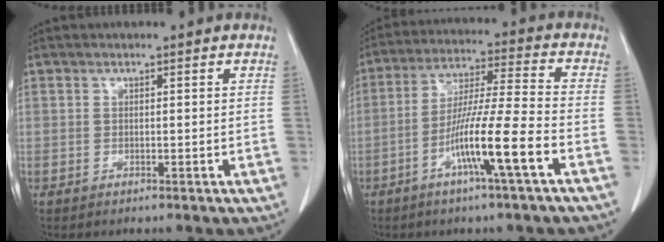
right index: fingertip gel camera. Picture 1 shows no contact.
{"total": 11.5, "force": [-4.9, -1.0, 10.3], "torque": [-0.195, -0.002, -0.092]}